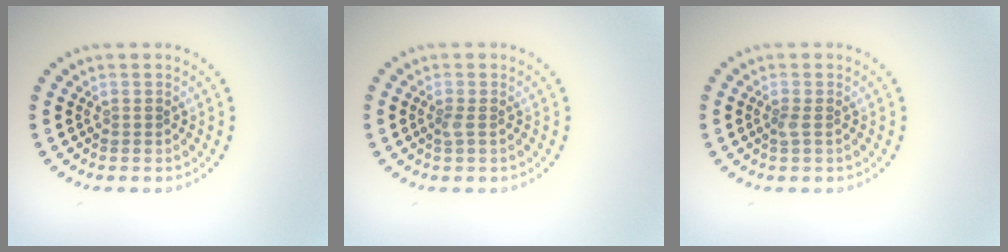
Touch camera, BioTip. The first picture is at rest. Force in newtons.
{"total": 0.6, "press": 0.5, "slide": 0.4}
{"total": 0.6, "press": 0.5, "slide": 0.4}